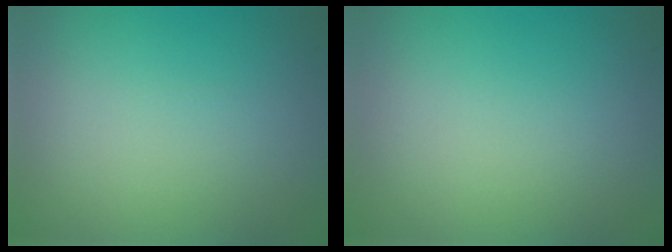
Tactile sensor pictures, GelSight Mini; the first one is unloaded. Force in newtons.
{"total": 0.0}